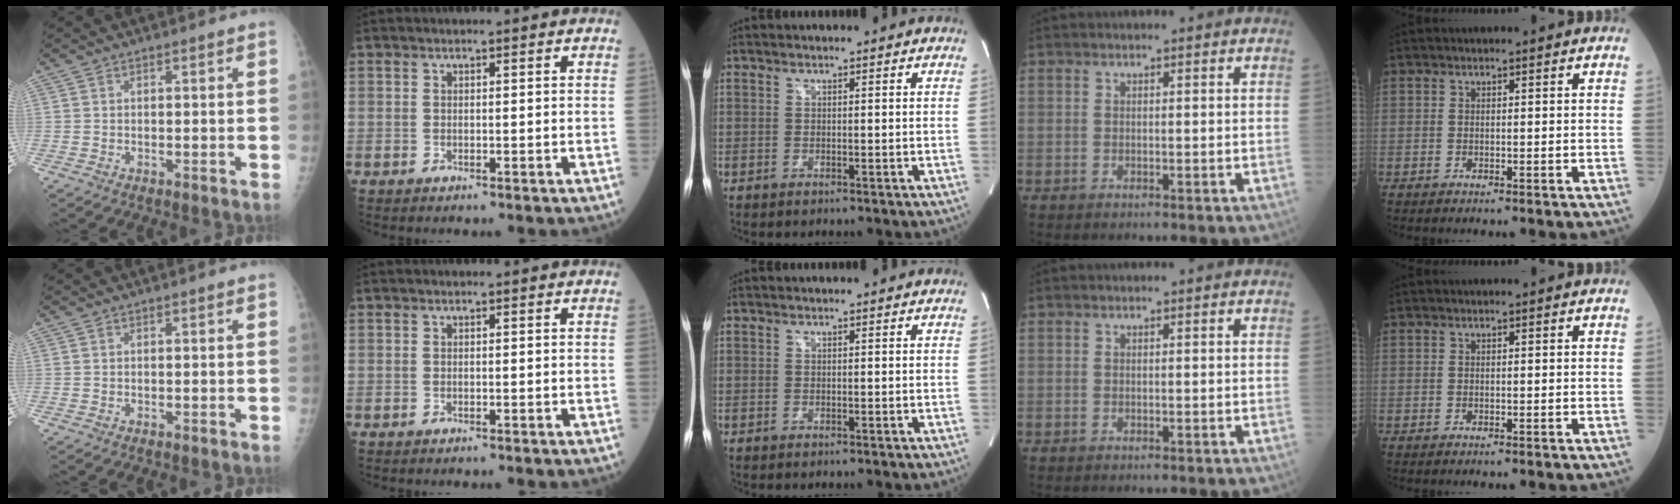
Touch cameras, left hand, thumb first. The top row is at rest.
{}